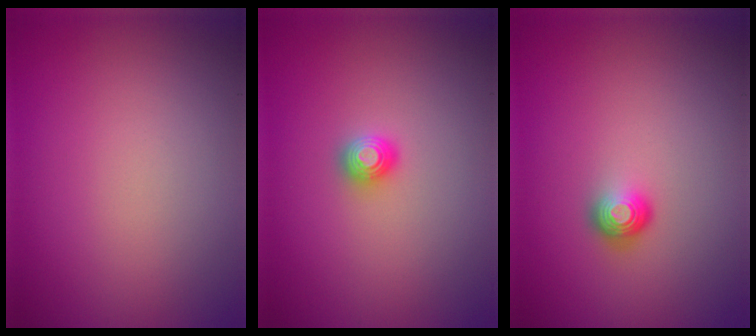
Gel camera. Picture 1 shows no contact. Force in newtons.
{"total": 1.1, "press": 1.1, "slide": 0.0}
{"total": 1.8, "press": 1.2, "slide": 1.2}